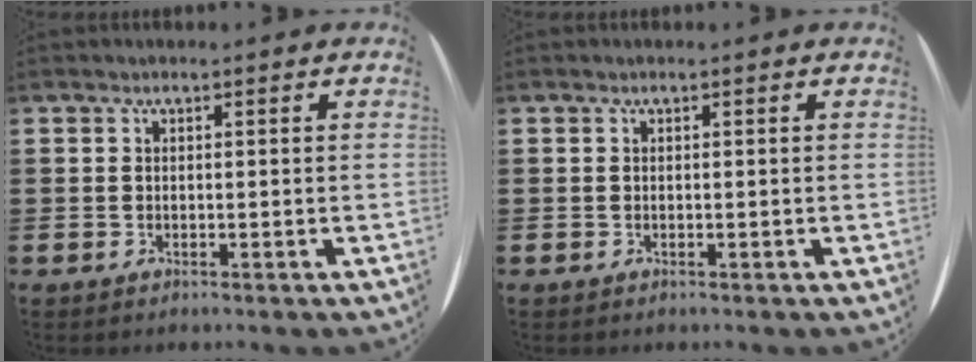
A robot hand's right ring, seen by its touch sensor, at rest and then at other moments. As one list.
[{"total": 0.0}]